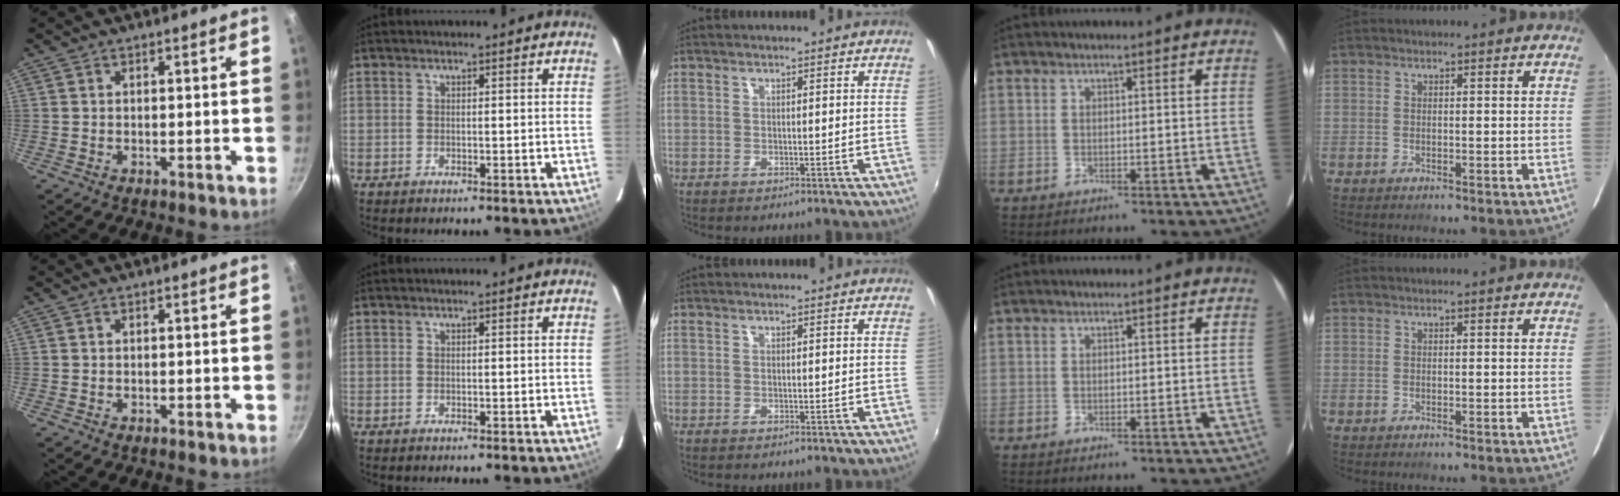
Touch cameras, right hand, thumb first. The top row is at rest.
{}